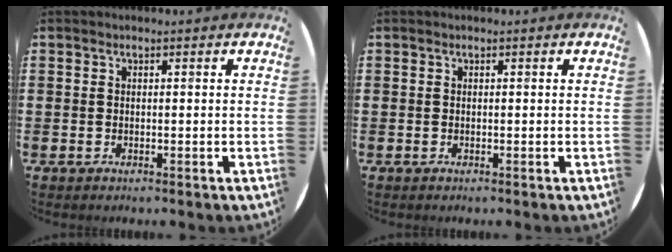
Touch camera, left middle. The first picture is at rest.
{"total": 0.0}